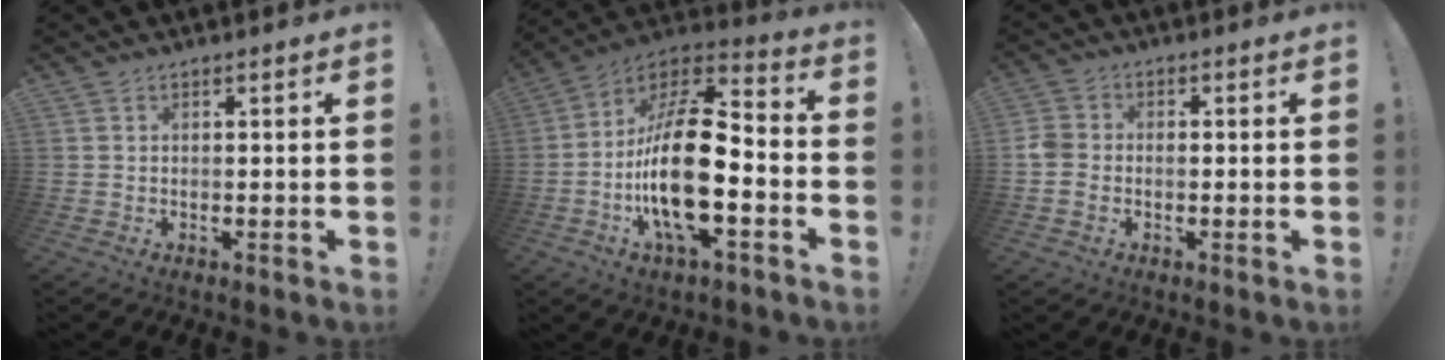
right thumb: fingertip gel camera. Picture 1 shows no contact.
{"total": 23.7, "force": [-5.0, 9.6, 21.1], "torque": [-0.405, 0.025, -0.082]}
{"total": 5.1, "force": [-1.4, 4.1, 2.6], "torque": [-0.056, 0.005, -0.028]}